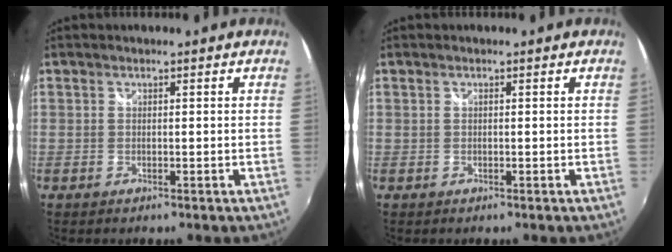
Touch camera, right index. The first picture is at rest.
{"total": 0.0}